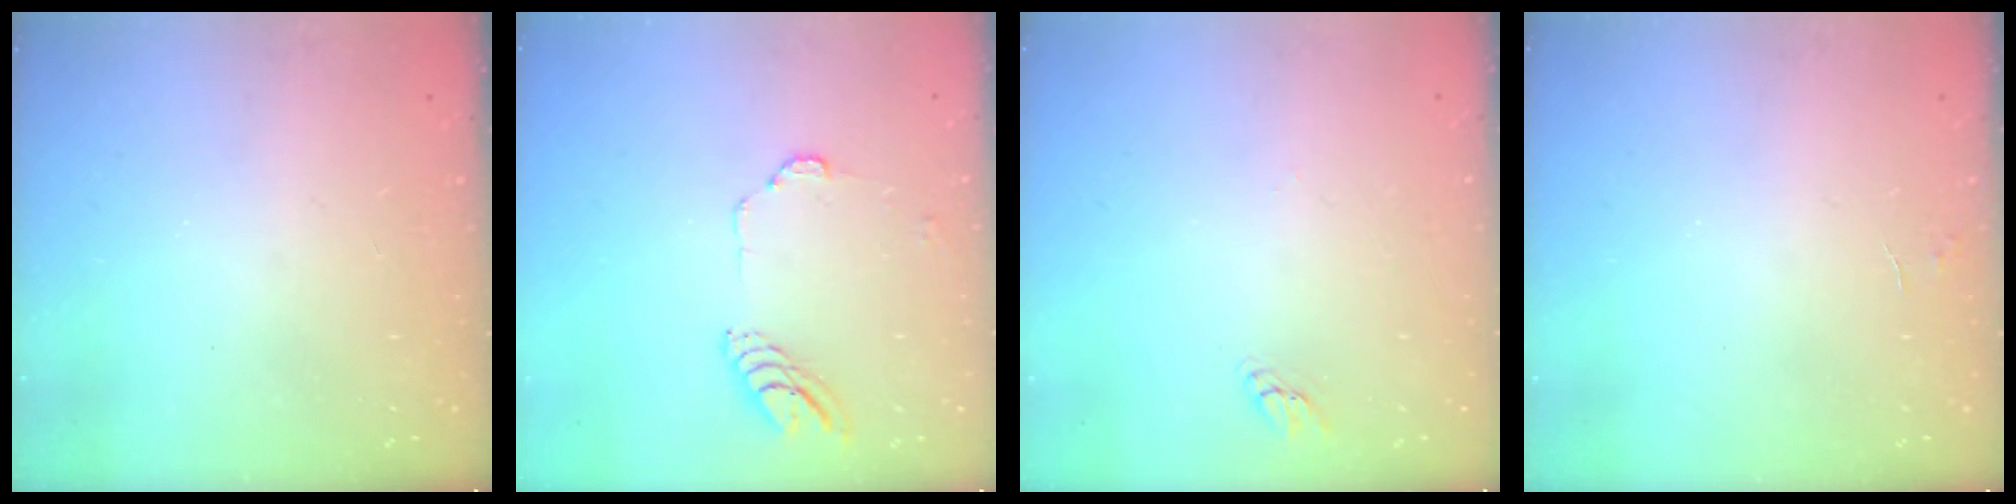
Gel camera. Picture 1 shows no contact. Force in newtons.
{"total": 6.5, "press": 6.4, "slide": 0.4}
{"total": 1.9, "press": 1.9, "slide": 0.2}
{"total": 2.2, "press": 2.2, "slide": 0.2}